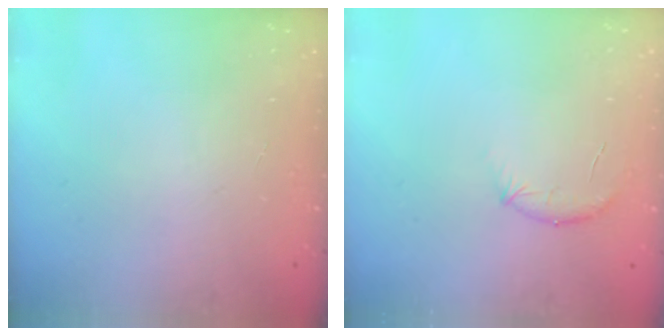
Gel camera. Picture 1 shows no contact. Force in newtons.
{"total": 8.3, "press": 8.1, "slide": 1.7}